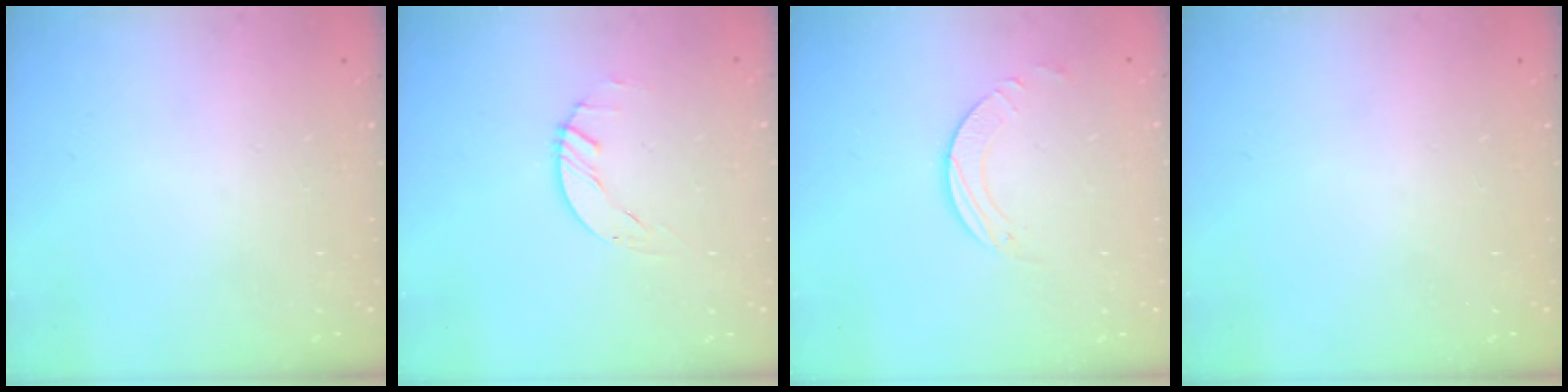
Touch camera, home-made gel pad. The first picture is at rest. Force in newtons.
{"total": 1.5, "press": 1.4, "slide": 0.1}
{"total": 2.5, "press": 2.5, "slide": 0.2}
{"total": 0.0}